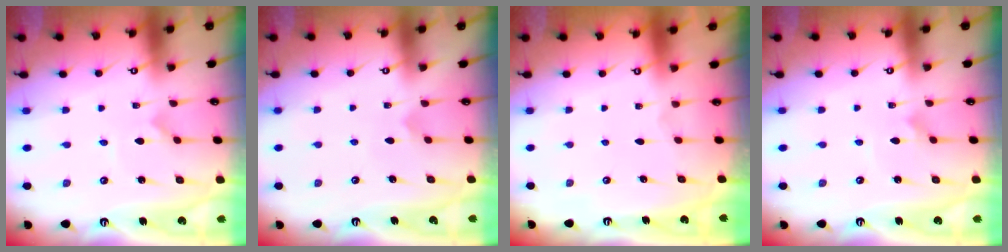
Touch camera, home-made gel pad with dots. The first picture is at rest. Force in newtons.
{"total": 3.9, "press": 3.9, "slide": 0.2}
{"total": 0.0}
{"total": 2.3, "press": 2.3, "slide": 0.1}